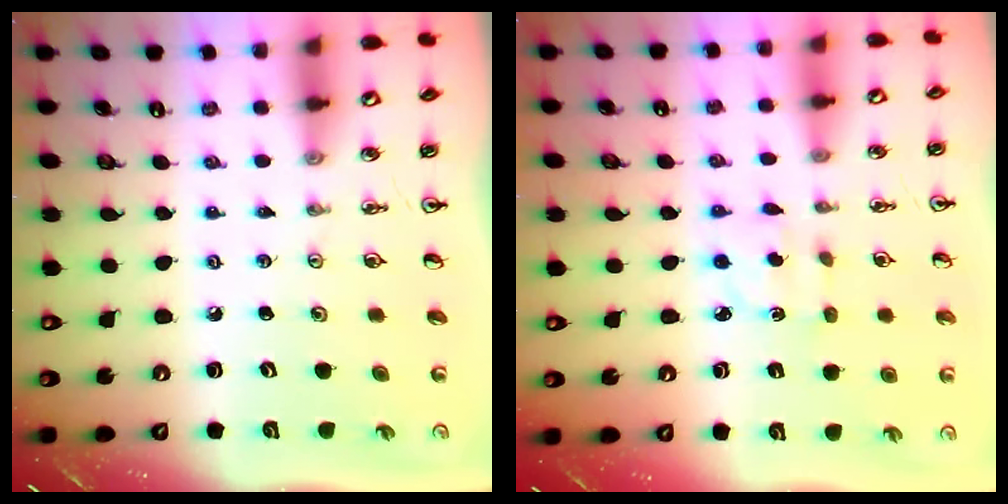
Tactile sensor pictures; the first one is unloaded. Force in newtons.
{"total": 2.9, "press": 2.8, "slide": 0.8}